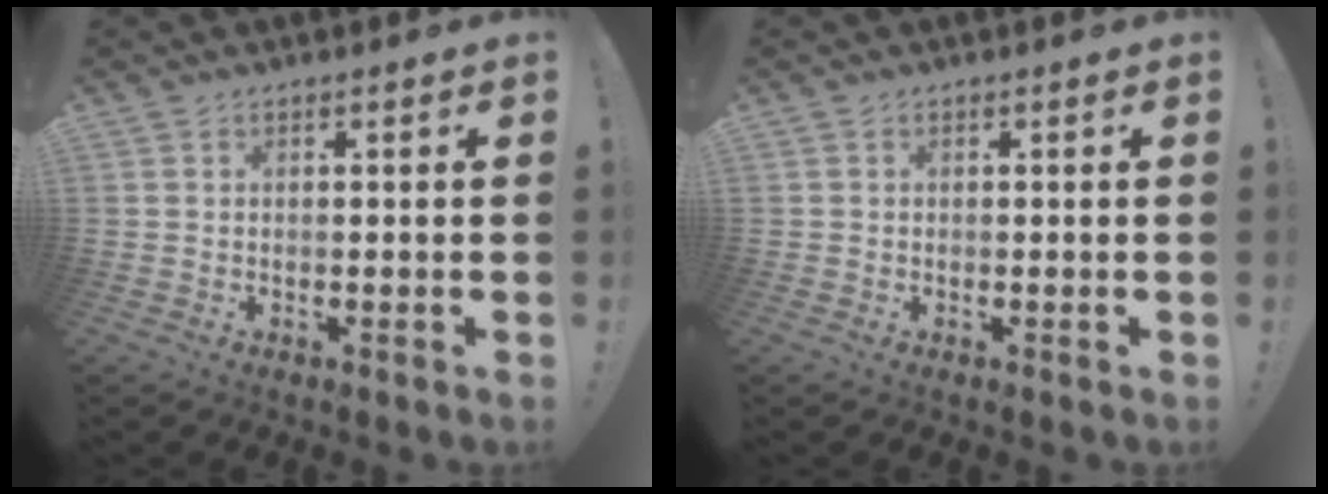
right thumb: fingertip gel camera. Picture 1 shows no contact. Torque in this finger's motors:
{"motor_torque": [0.08, 0.05, -0.11, 0.07, 0.00]}